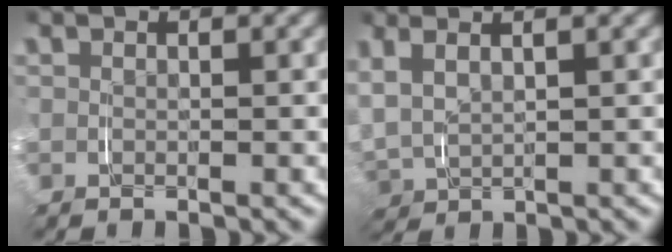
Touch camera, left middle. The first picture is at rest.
{"total": 3.6, "force": [2.3, 2.2, 1.8], "torque": [-0.042, 0.001, 0.039]}